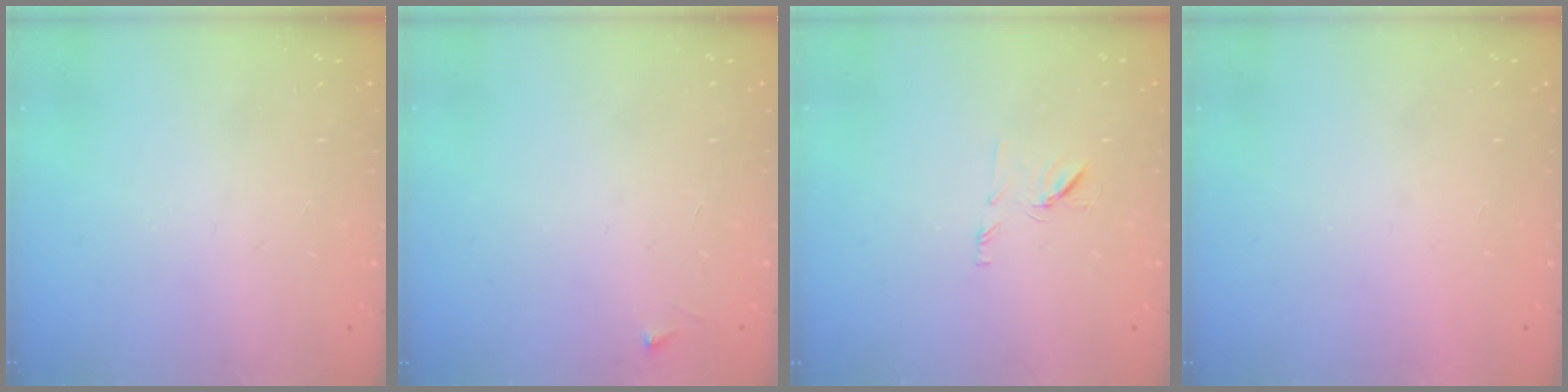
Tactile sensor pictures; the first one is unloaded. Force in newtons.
{"total": 2.5, "press": 2.5, "slide": 0.3}
{"total": 7.5, "press": 7.4, "slide": 0.6}
{"total": 1.5, "press": 1.5, "slide": 0.1}